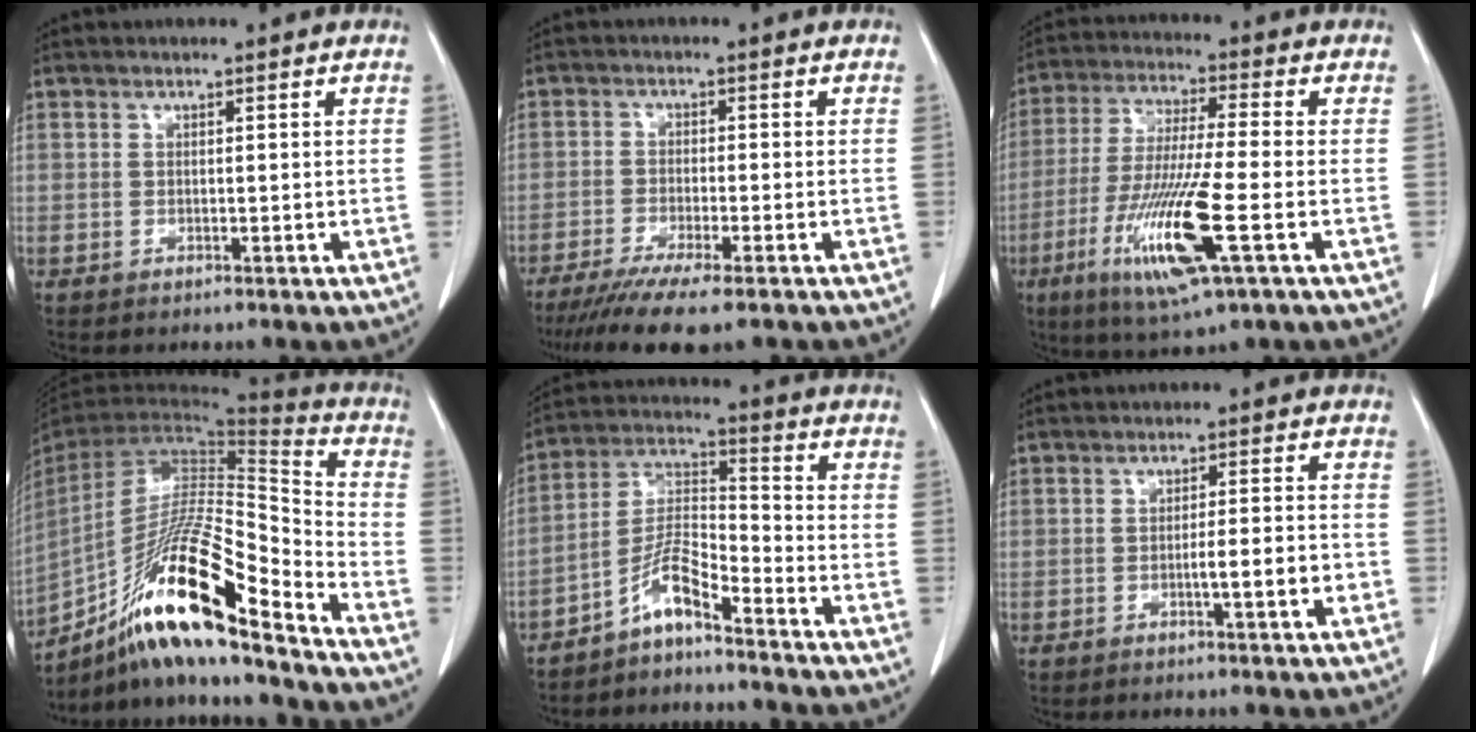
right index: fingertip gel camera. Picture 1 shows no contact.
{"total": 9.9, "force": [-7.6, 0.6, 6.4], "torque": [-0.094, -0.021, -0.119]}
{"total": 15.0, "force": [-5.4, 0.7, 14.0], "torque": [-0.286, -0.029, -0.099]}
{"total": 22.0, "force": [-14.6, 1.9, 16.3], "torque": [-0.304, -0.017, -0.263]}
{"total": 6.8, "force": [-5.0, 0.9, 4.5], "torque": [-0.098, 0.010, -0.099]}
{"total": 4.5, "force": [-1.5, 0.1, 4.3], "torque": [-0.064, -0.001, -0.022]}